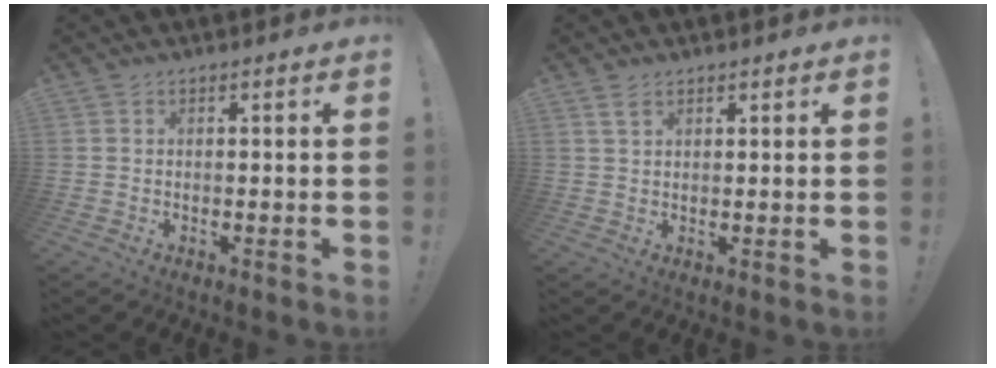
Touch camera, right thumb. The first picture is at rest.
{"total": 3.0, "force": [1.8, 1.5, 1.8], "torque": [-0.023, -0.005, 0.032]}